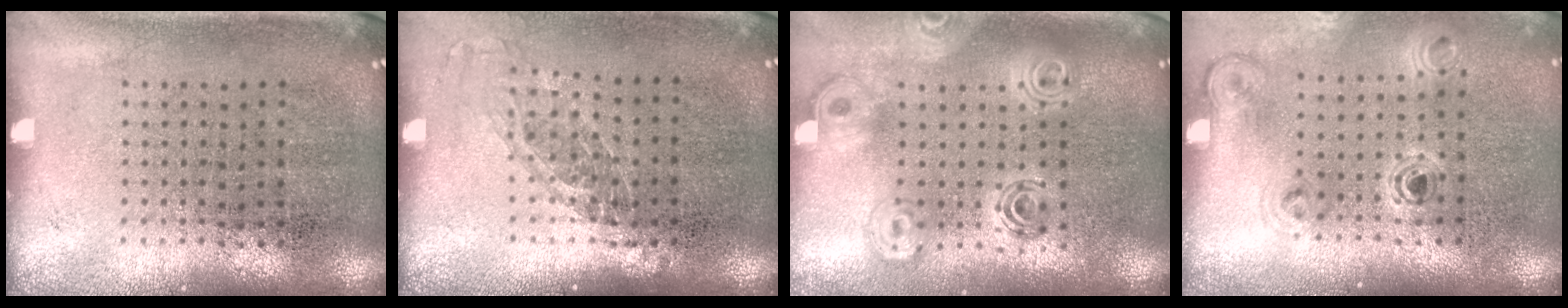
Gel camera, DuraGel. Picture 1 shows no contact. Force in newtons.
{"total": 1.1, "press": 1.0, "slide": 0.6}
{"total": 2.0, "press": 1.7, "slide": 1.1}
{"total": 1.0, "press": 1.0, "slide": 0.1}